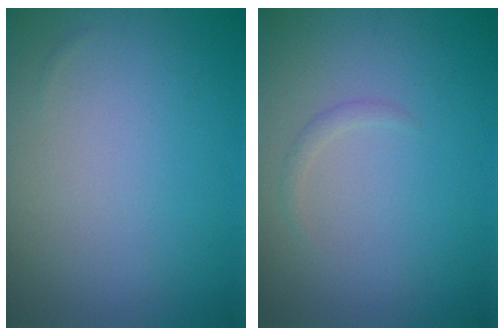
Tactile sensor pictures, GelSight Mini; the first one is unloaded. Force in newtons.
{"total": 0.8, "press": 0.8, "slide": 0.0}